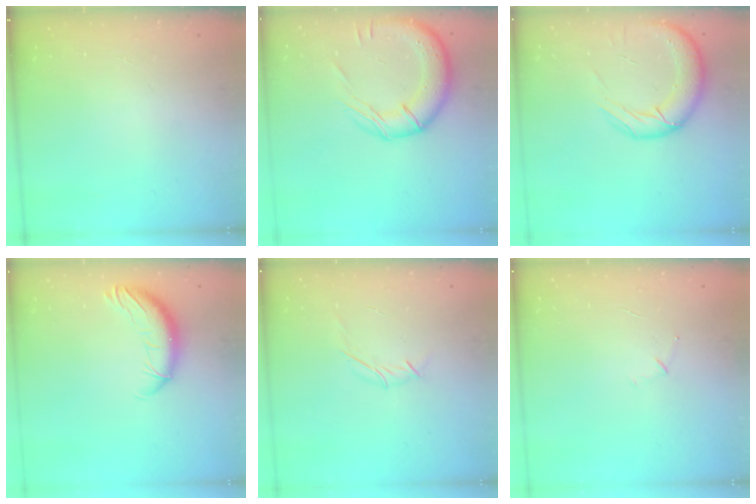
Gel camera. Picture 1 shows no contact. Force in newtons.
{"total": 16.5, "press": 16.2, "slide": 2.9}
{"total": 15.3, "press": 14.8, "slide": 3.8}
{"total": 11.2, "press": 11.1, "slide": 1.7}
{"total": 3.9, "press": 3.8, "slide": 0.8}
{"total": 3.8, "press": 3.7, "slide": 1.0}